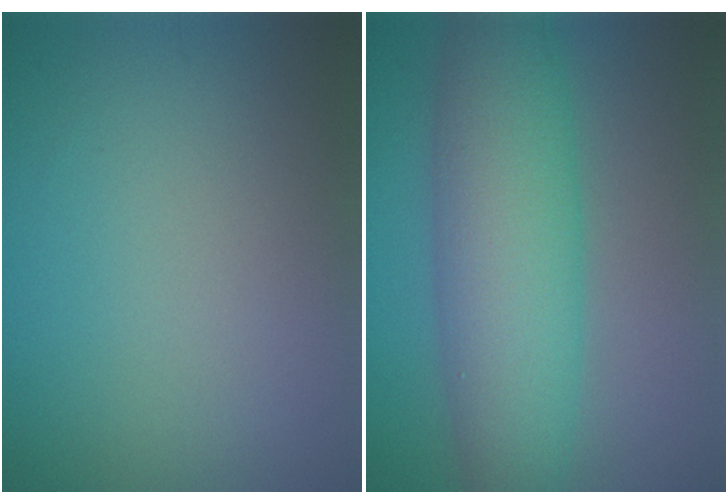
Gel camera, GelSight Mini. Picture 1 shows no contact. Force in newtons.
{"total": 8.5, "press": 8.5, "slide": 0.2}